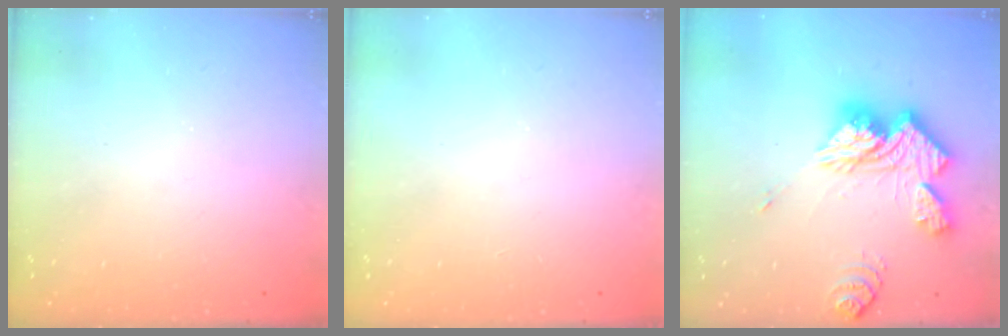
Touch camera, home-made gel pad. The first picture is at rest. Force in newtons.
{"total": 1.7, "press": 1.7, "slide": 0.2}
{"total": 19.3, "press": 19.1, "slide": 2.0}